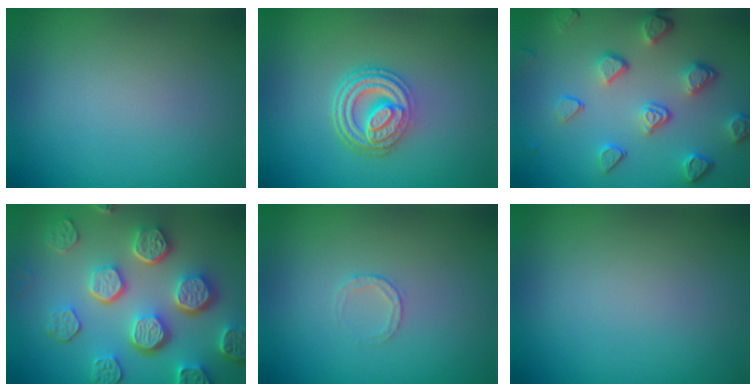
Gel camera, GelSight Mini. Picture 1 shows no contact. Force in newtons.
{"total": 4.8, "press": 3.6, "slide": 3.1}
{"total": 4.8, "press": 3.7, "slide": 3.1}
{"total": 8.2, "press": 6.1, "slide": 5.5}
{"total": 1.3, "press": 1.3, "slide": 0.2}
{"total": 0.0}